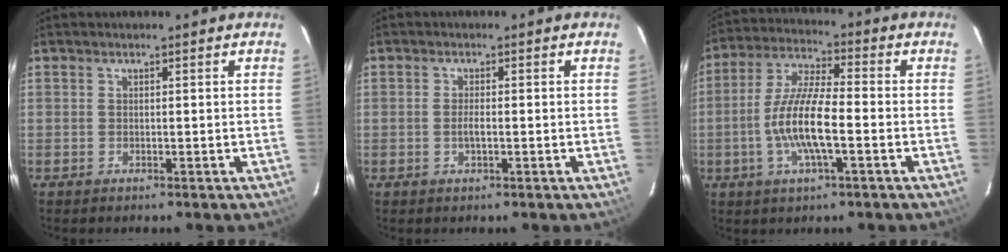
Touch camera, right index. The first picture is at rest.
{"total": 1.7, "force": [-0.4, 0.4, 1.6], "torque": [-0.032, 0.000, -0.009]}
{"total": 11.4, "force": [-2.9, 2.5, 10.8], "torque": [-0.222, 0.001, -0.059]}